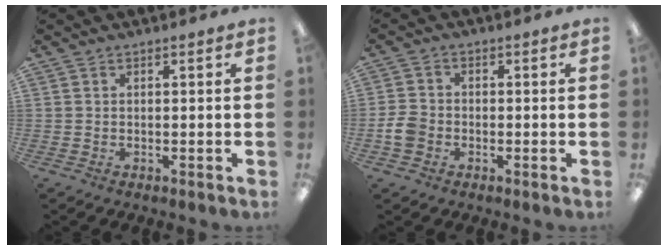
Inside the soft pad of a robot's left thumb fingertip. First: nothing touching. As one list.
[{"total": 4.7, "force": [-1.4, 3.9, 2.3], "torque": [-0.051, 0.008, -0.027]}]